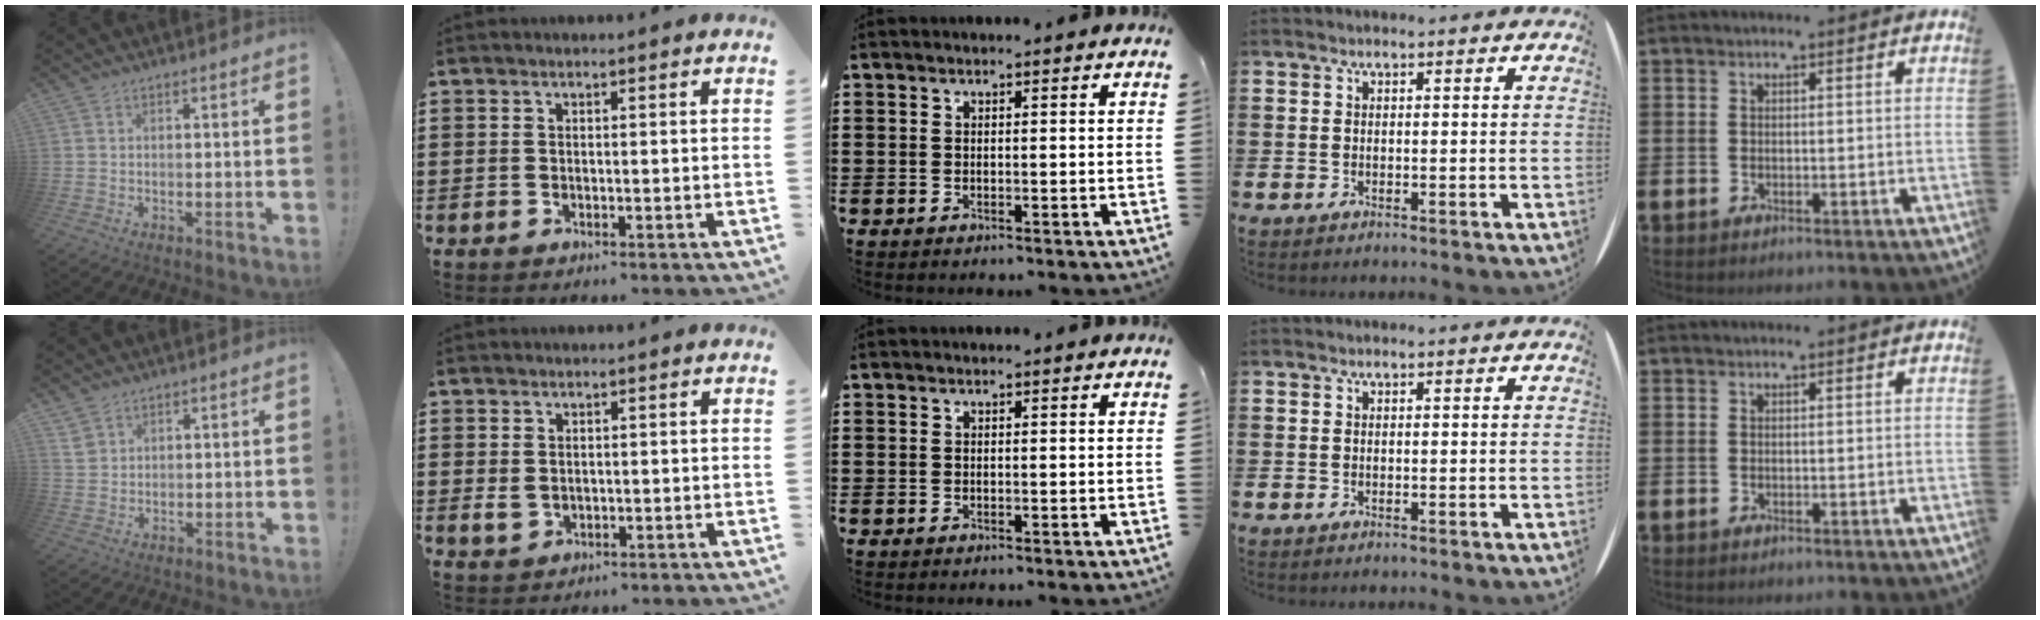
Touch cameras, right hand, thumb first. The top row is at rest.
{"thumb": {"total": 2.0, "force": [1.5, 1.3, 0.3], "torque": [0.003, -0.010, 0.028]}, "index": {"total": 1.7, "force": [0.1, 1.3, 1.1], "torque": [-0.024, 0.002, 0.003]}}